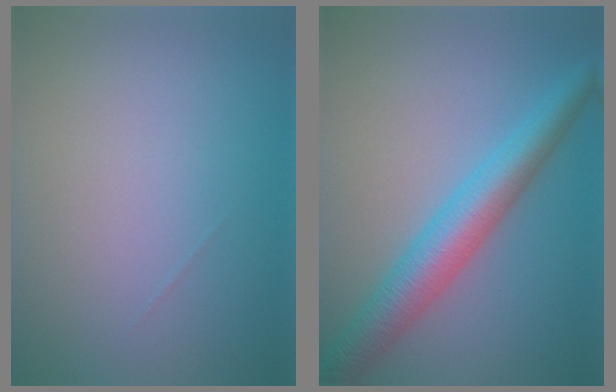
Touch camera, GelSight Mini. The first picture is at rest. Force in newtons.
{"total": 5.9, "press": 5.9, "slide": 0.1}